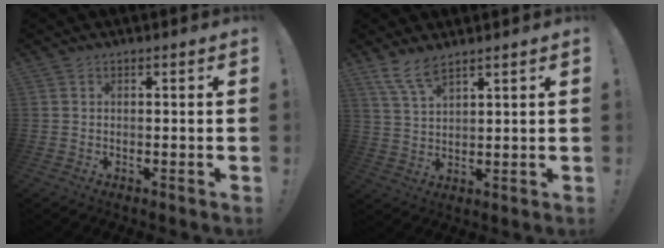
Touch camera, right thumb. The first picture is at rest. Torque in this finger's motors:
{"motor_torque": [1.43, 1.43, 0.81, 0.78, 0.43]}